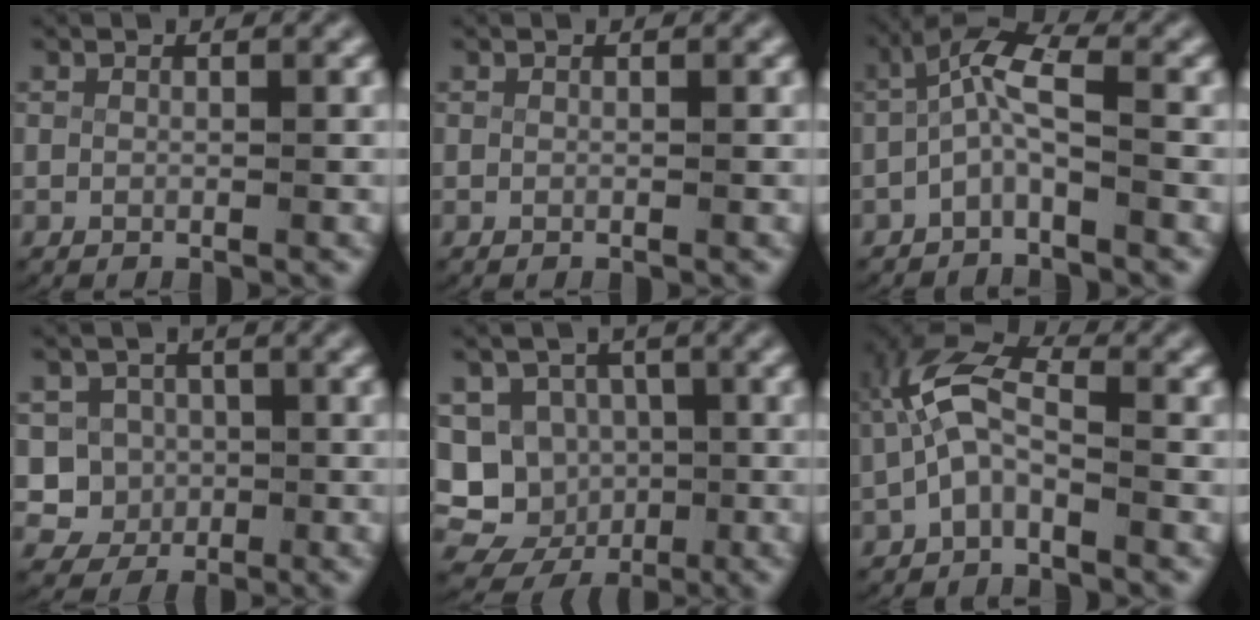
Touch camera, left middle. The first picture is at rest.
{"total": 0.0}
{"total": 4.1, "force": [-0.7, 2.0, 3.5], "torque": [-0.070, -0.007, -0.015]}
{"total": 8.6, "force": [-1.2, 8.2, 2.4], "torque": [-0.075, -0.034, -0.016]}
{"total": 14.5, "force": [-3.3, 13.4, 4.4], "torque": [-0.116, -0.060, -0.051]}
{"total": 6.1, "force": [0.2, 4.2, 4.5], "torque": [-0.101, -0.011, -0.003]}